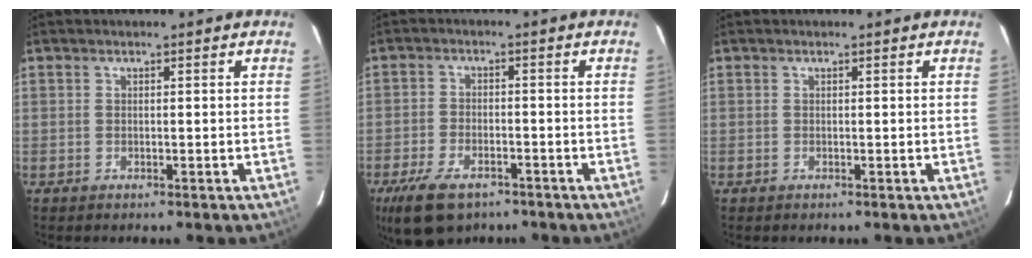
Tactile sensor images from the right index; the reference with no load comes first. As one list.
[{"total": 10.5, "force": [-6.9, 5.1, 5.9], "torque": [-0.145, -0.017, -0.121]}, {"total": 0.0}]